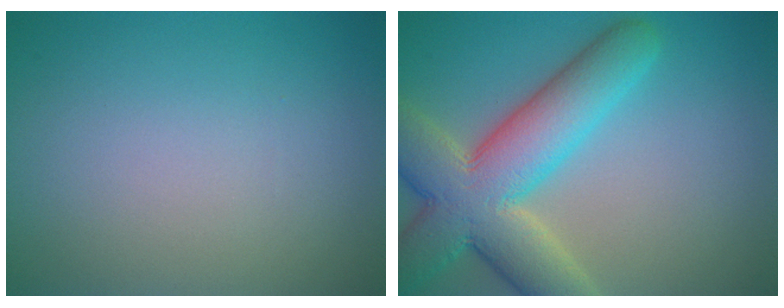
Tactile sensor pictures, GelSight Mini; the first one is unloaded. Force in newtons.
{"total": 10.3, "press": 10.3, "slide": 0.7}